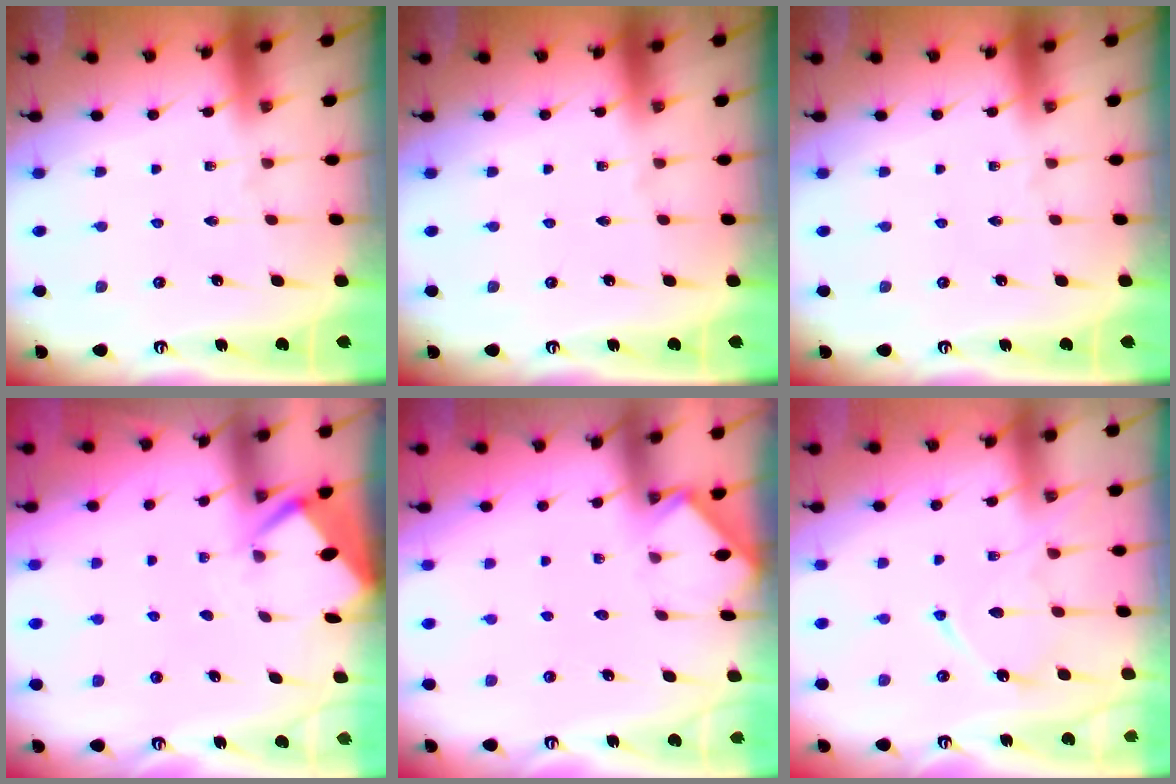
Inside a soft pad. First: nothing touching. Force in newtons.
{"total": 0.0}
{"total": 0.0}
{"total": 2.9, "press": 2.9, "slide": 0.4}
{"total": 2.5, "press": 2.5, "slide": 0.4}
{"total": 11.4, "press": 11.3, "slide": 1.3}